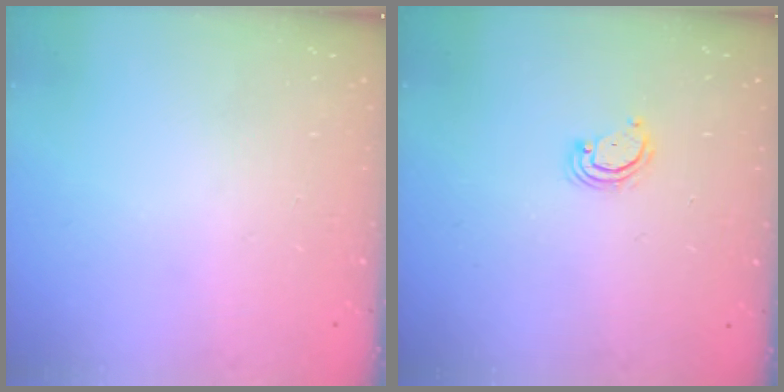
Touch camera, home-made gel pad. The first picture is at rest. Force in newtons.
{"total": 2.9, "press": 2.9, "slide": 0.2}